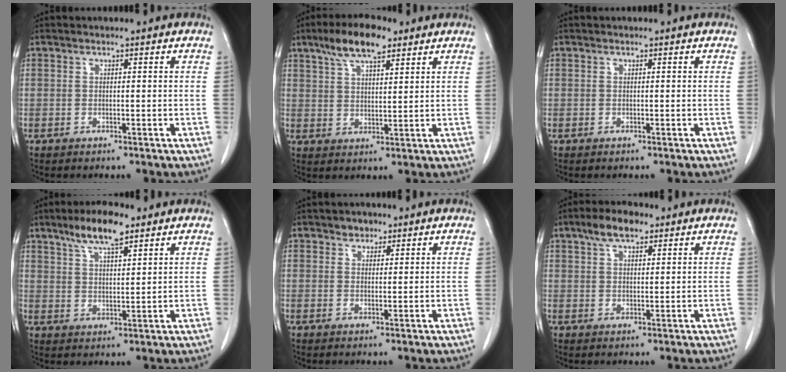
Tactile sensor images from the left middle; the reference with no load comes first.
{"total": 8.6, "force": [5.8, 2.4, 5.9], "torque": [-0.114, 0.014, 0.103]}
{"total": 0.0}
{"total": 7.8, "force": [5.4, 1.7, 5.3], "torque": [-0.103, 0.007, 0.099]}
{"total": 1.9, "force": [1.4, 1.2, 0.4], "torque": [-0.004, -0.001, 0.021]}
{"total": 5.3, "force": [3.5, 2.1, 3.4], "torque": [-0.068, 0.014, 0.064]}